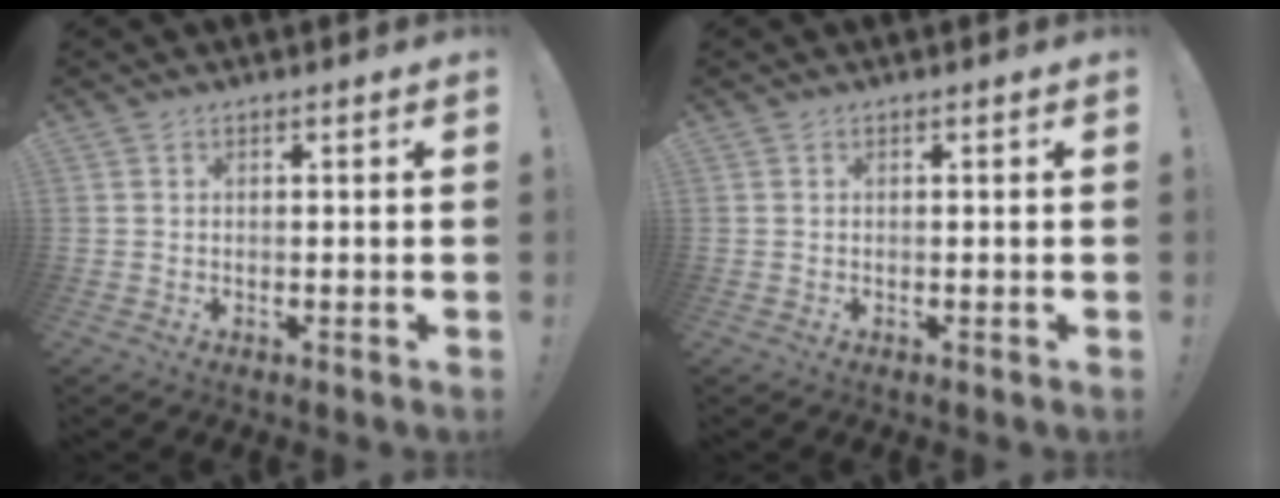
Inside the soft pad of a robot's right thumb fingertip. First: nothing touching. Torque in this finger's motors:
{"motor_torque": [0.01, 0.01, 0.05, -0.06, -0.01]}